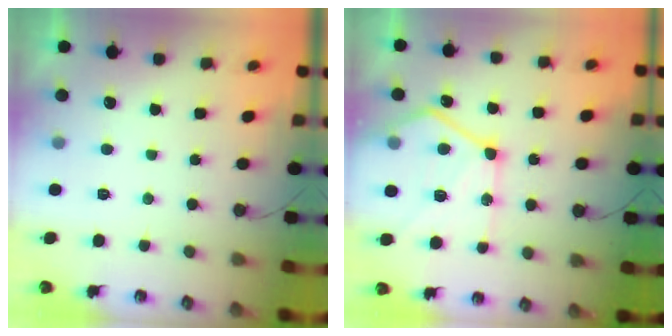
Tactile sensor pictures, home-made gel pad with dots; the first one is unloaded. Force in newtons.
{"total": 18.1, "press": 18.0, "slide": 1.9}